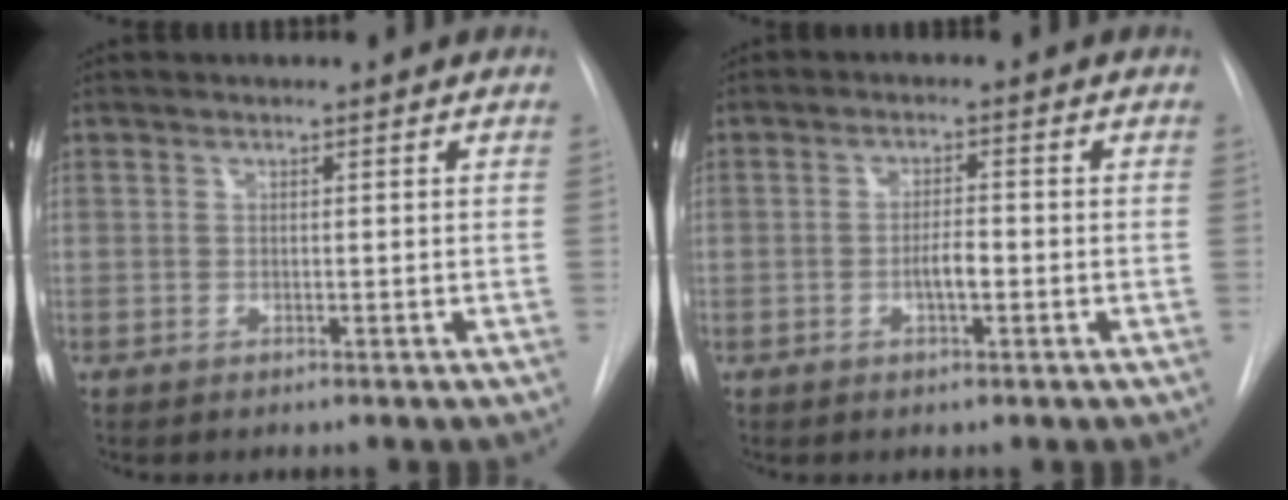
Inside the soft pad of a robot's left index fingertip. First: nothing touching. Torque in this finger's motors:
{"motor_torque": [0.49, 0.18, 0.07, 0.03]}